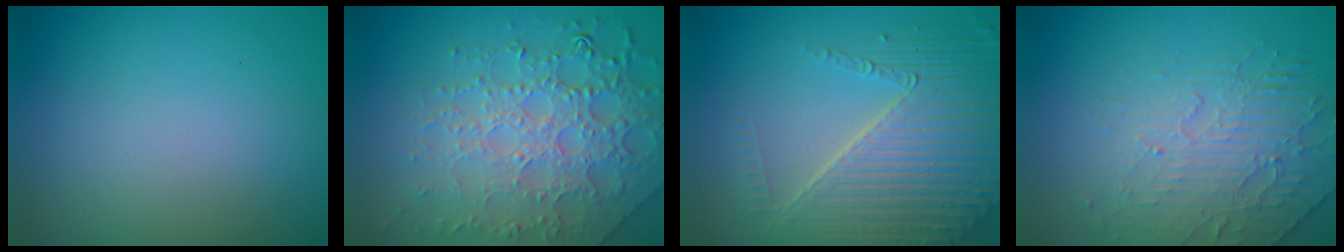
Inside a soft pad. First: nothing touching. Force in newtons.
{"total": 7.8, "press": 5.6, "slide": 5.5}
{"total": 7.9, "press": 5.5, "slide": 5.7}
{"total": 2.8, "press": 2.3, "slide": 1.6}